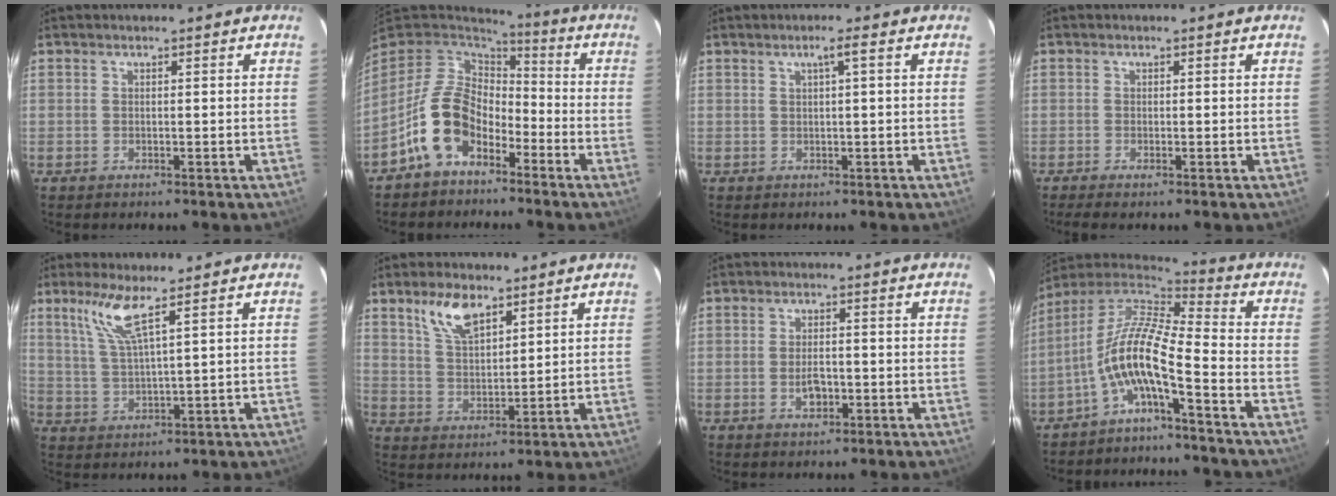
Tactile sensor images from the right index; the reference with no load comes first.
{"total": 11.7, "force": [-6.0, 7.9, 6.2], "torque": [-0.132, 0.019, -0.108]}
{"total": 1.8, "force": [0.5, -0.2, 1.8], "torque": [-0.032, 0.005, 0.011]}
{"total": 1.6, "force": [-1.2, 0.2, 1.0], "torque": [-0.024, -0.004, -0.021]}
{"total": 6.7, "force": [4.3, 0.3, 5.2], "torque": [-0.111, -0.002, 0.093]}
{"total": 8.0, "force": [5.2, 3.6, 5.0], "torque": [-0.093, 0.010, 0.105]}
{"total": 3.4, "force": [-1.1, 1.9, 2.6], "torque": [-0.048, 0.000, -0.016]}
{"total": 11.2, "force": [-4.9, 1.8, 9.9], "torque": [-0.194, 0.006, -0.102]}